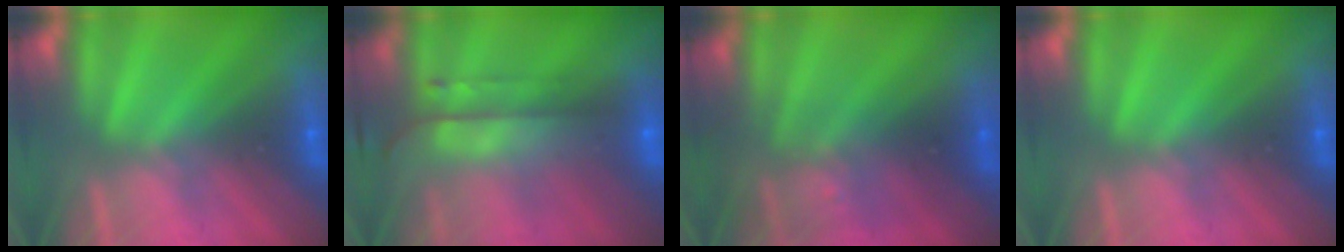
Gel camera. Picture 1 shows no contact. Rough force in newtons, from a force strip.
{"total": 8.4}
{"total": 2.7}
{"total": 0.0}